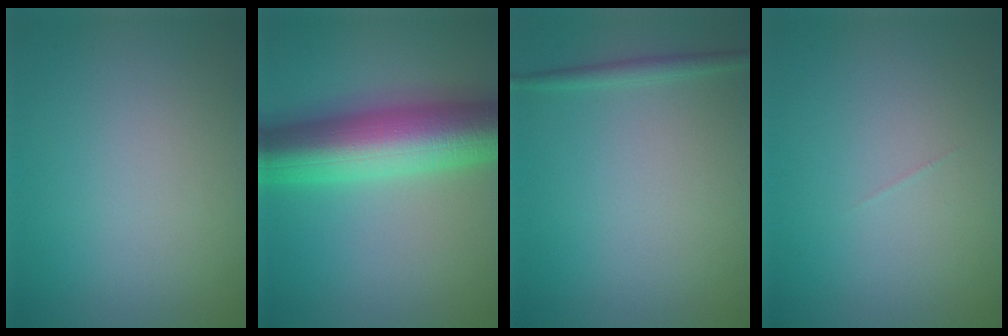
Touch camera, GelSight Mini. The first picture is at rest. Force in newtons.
{"total": 11.8, "press": 11.8, "slide": 0.1}
{"total": 1.3, "press": 1.3, "slide": 0.1}
{"total": 0.0}